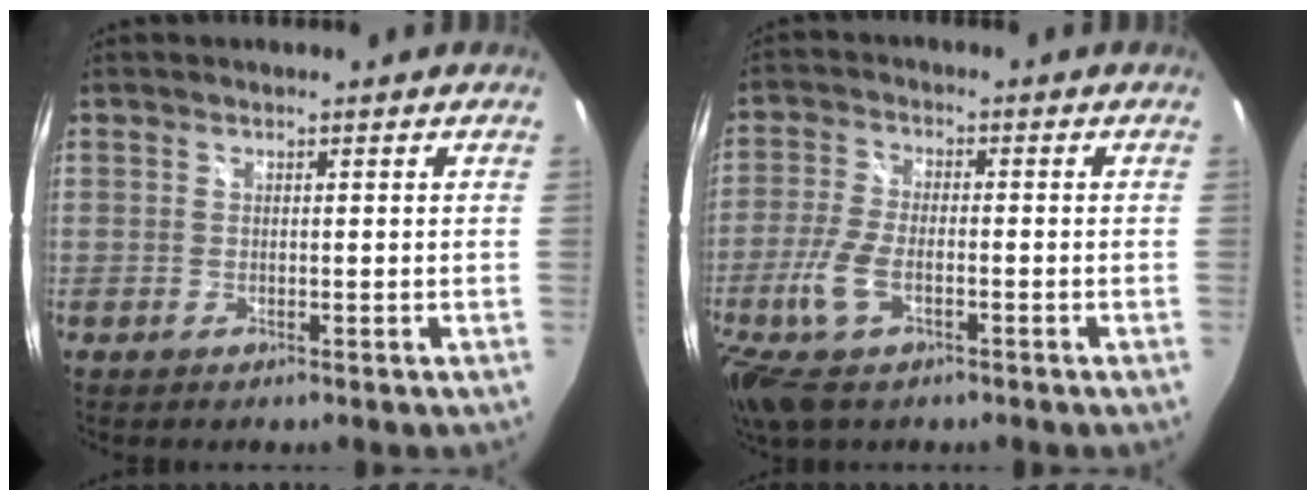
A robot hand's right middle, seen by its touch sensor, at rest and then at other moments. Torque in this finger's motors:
{"motor_torque": [1.23, -0.90, 0.22, 0.12]}